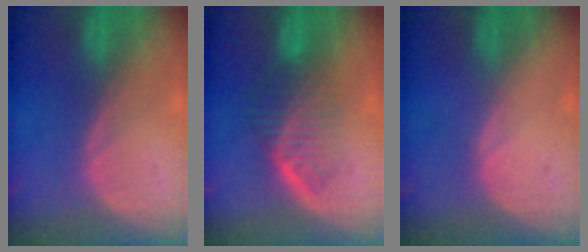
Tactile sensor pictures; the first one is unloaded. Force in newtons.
{"total": 6.6, "press": 5.9, "slide": 2.9}
{"total": 0.0}